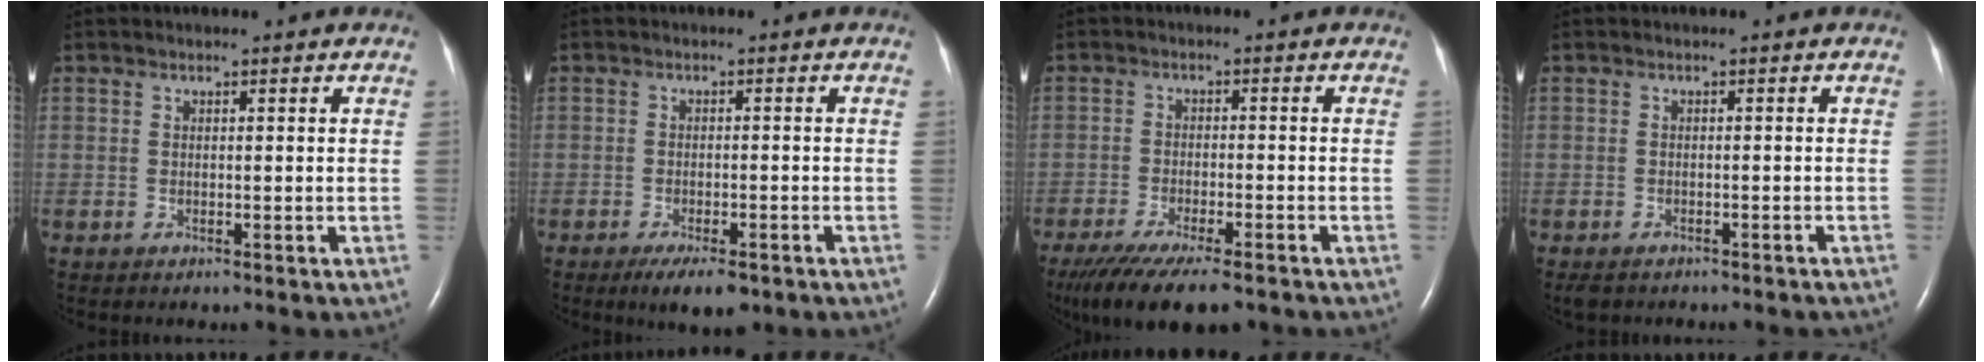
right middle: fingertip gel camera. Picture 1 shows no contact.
{"total": 5.3, "force": [-3.6, 1.6, 3.6], "torque": [-0.057, -0.007, -0.052]}
{"total": 14.1, "force": [-10.8, 3.1, 8.5], "torque": [-0.158, -0.033, -0.171]}
{"total": 6.3, "force": [-5.4, 2.0, 2.6], "torque": [-0.038, -0.003, -0.062]}